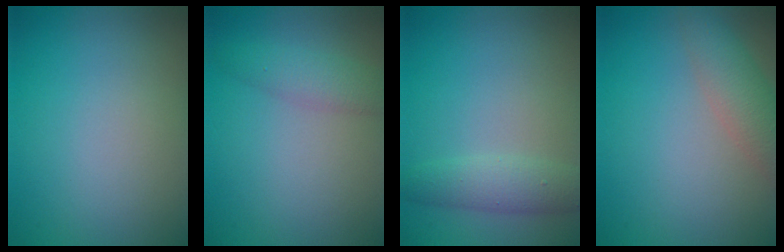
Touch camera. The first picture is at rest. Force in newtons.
{"total": 2.5, "press": 2.5, "slide": 0.0}
{"total": 2.8, "press": 2.8, "slide": 0.0}
{"total": 3.3, "press": 3.3, "slide": 0.1}